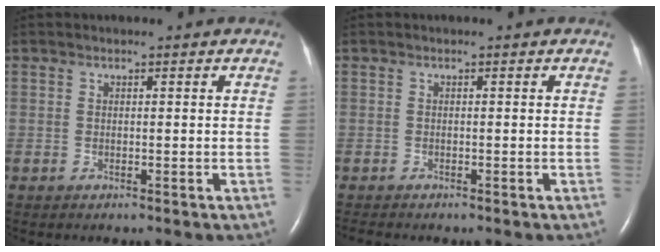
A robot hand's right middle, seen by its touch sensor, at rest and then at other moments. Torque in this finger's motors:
{"motor_torque": [0.18, -0.26, -0.02, 0.00]}